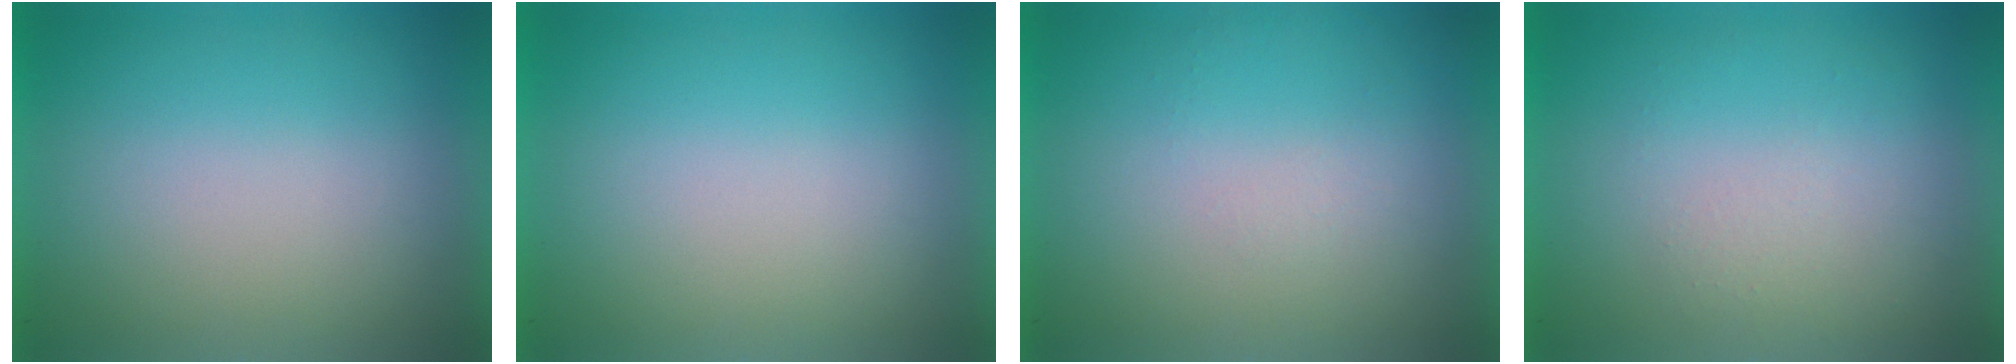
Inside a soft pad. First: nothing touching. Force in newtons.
{"total": 0.0}
{"total": 1.0}
{"total": 1.1}